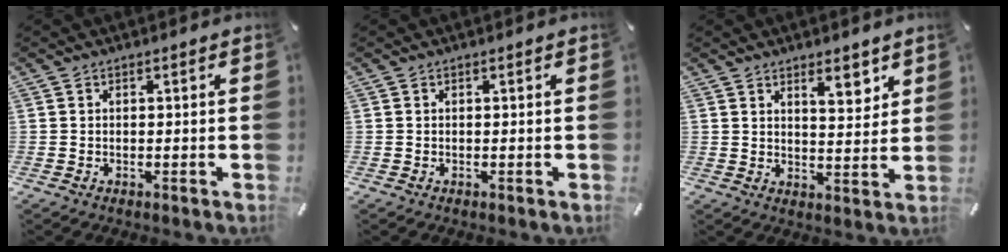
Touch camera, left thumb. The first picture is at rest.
{"total": 0.0}
{"total": 6.5, "force": [4.4, 2.8, 3.9], "torque": [-0.040, -0.028, 0.070]}